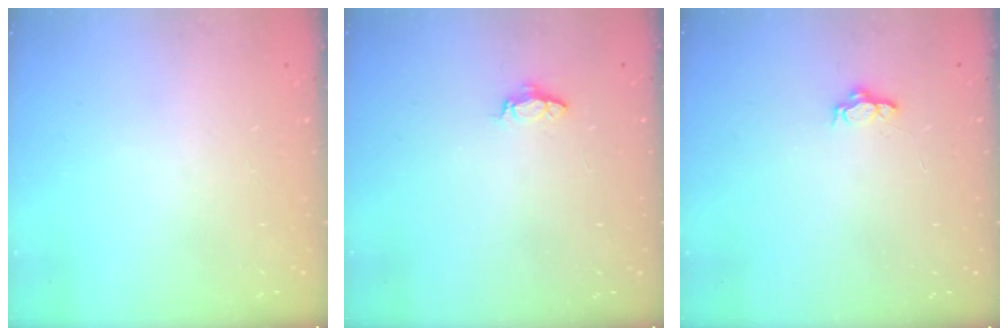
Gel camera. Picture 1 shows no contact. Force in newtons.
{"total": 3.6, "press": 3.5, "slide": 0.4}
{"total": 4.2, "press": 3.8, "slide": 1.9}